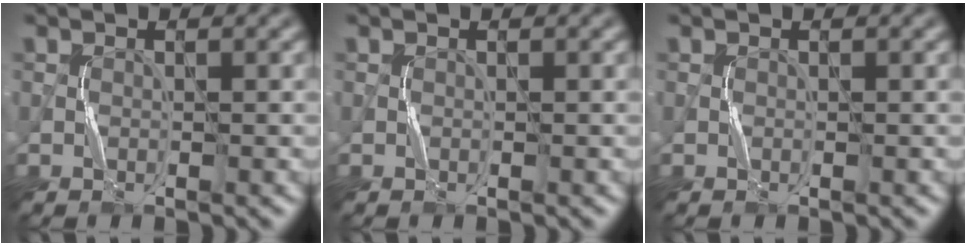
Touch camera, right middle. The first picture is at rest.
{"total": 0.0}
{"total": 0.0}